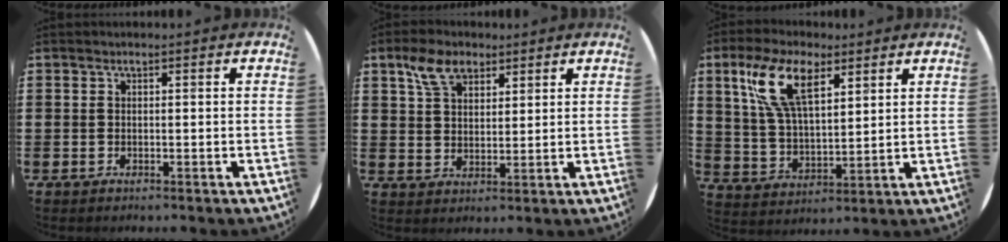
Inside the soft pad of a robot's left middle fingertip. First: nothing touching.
{"total": 5.7, "force": [3.8, 3.2, 2.8], "torque": [-0.059, 0.006, 0.069]}
{"total": 10.1, "force": [6.0, 4.3, 6.9], "torque": [-0.153, 0.002, 0.110]}